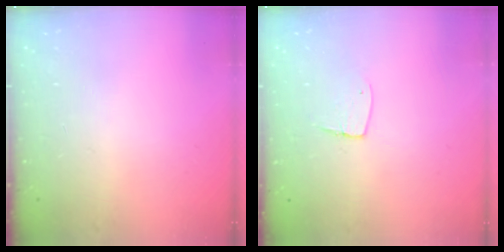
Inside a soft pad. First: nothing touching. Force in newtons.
{"total": 4.6, "press": 4.6, "slide": 0.4}